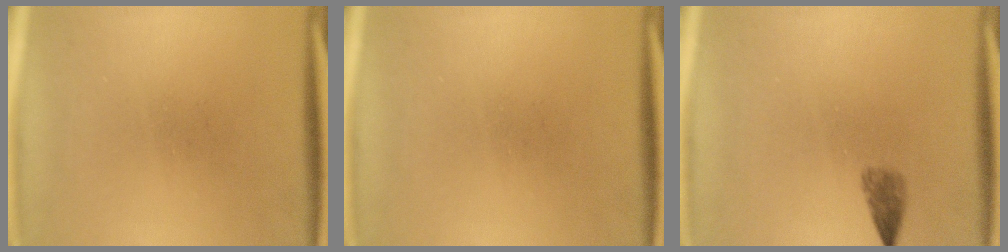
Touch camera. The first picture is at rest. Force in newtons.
{"total": 0.0}
{"total": 1.8}